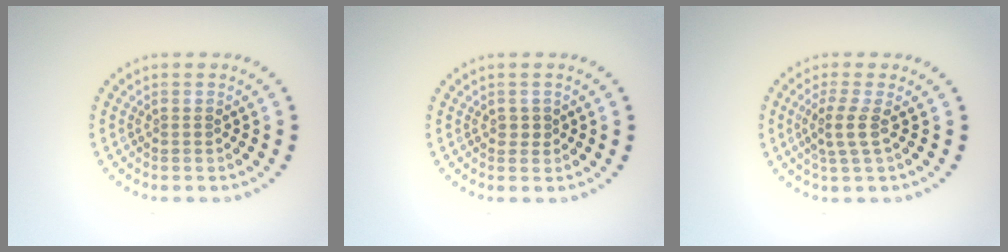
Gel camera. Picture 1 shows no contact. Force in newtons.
{"total": 0.8, "press": 0.8, "slide": 0.2}
{"total": 2.2, "press": 1.7, "slide": 1.4}